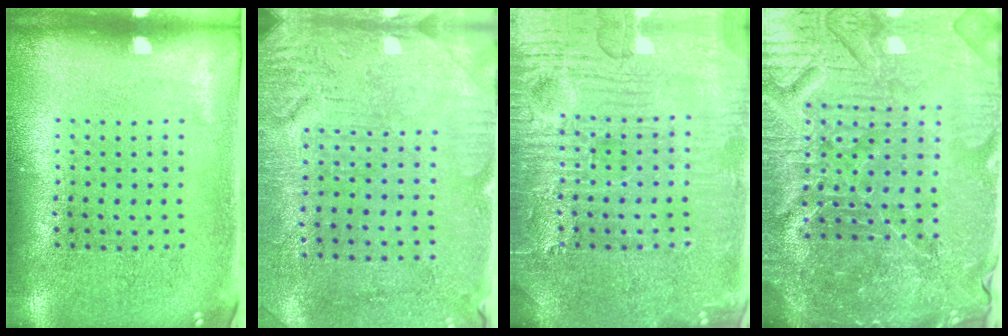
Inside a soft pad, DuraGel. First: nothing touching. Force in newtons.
{"total": 3.1, "press": 2.6, "slide": 1.7}
{"total": 7.1, "press": 7.1, "slide": 0.9}
{"total": 6.3, "press": 5.7, "slide": 2.6}